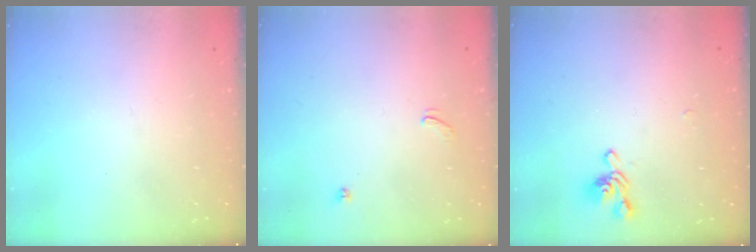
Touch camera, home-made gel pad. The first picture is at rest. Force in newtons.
{"total": 0.5, "press": 0.4, "slide": 0.3}
{"total": 1.8, "press": 1.6, "slide": 0.9}